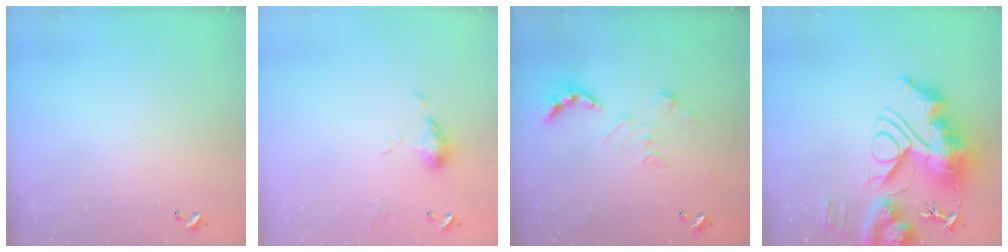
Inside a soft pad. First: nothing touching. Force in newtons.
{"total": 5.0, "press": 5.0, "slide": 0.7}
{"total": 2.5, "press": 2.0, "slide": 1.5}
{"total": 0.5, "press": 0.5, "slide": 0.0}